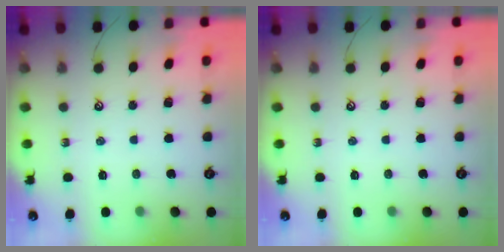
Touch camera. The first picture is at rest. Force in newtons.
{"total": 0.0}